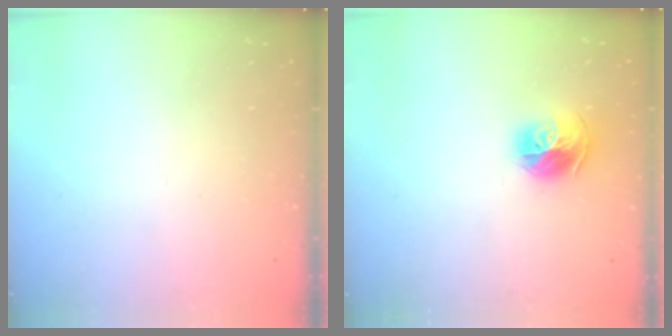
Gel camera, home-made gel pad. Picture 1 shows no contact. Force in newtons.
{"total": 11.3, "press": 11.2, "slide": 1.2}